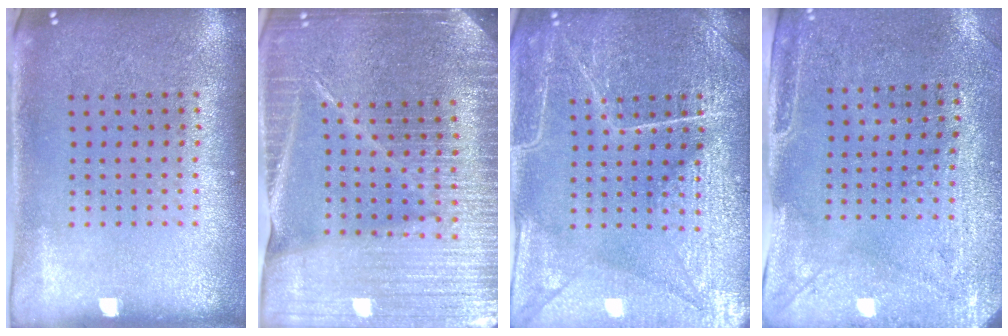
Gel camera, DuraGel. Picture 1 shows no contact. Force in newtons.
{"total": 5.1, "press": 4.6, "slide": 2.2}
{"total": 4.2, "press": 4.2, "slide": 0.3}
{"total": 3.0, "press": 2.4, "slide": 1.8}